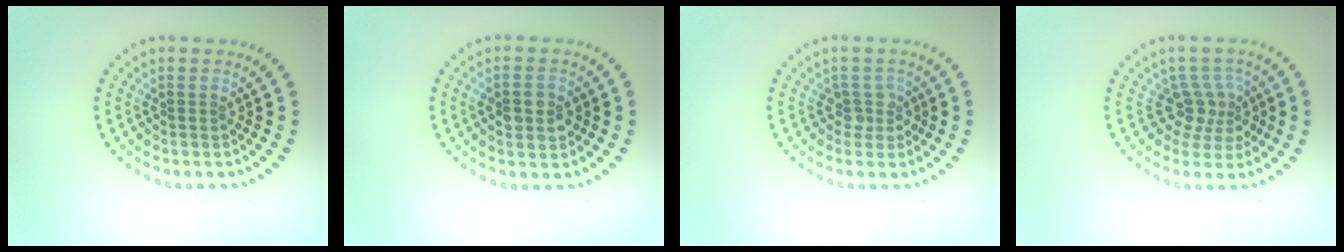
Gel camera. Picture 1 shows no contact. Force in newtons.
{"total": 2.9, "press": 2.9, "slide": 0.1}
{"total": 1.8, "press": 1.3, "slide": 1.2}
{"total": 2.9, "press": 2.2, "slide": 1.9}